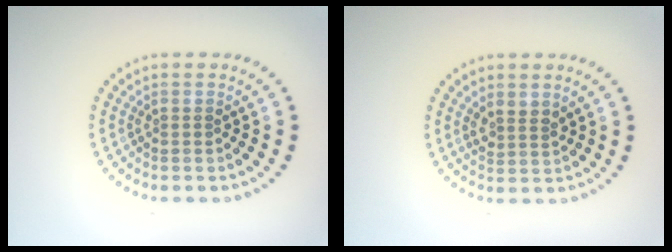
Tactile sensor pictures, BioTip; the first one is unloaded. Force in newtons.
{"total": 1.7, "press": 1.3, "slide": 1.2}